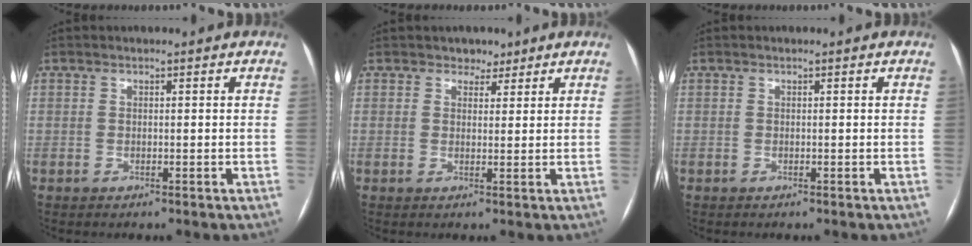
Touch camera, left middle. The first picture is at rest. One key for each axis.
{"total": 2.4, "fx": 1.8, "fy": 1.6, "fz": 0.3, "tx": 0.002, "ty": -0.001, "tz": 0.022}
{"total": 0.0}